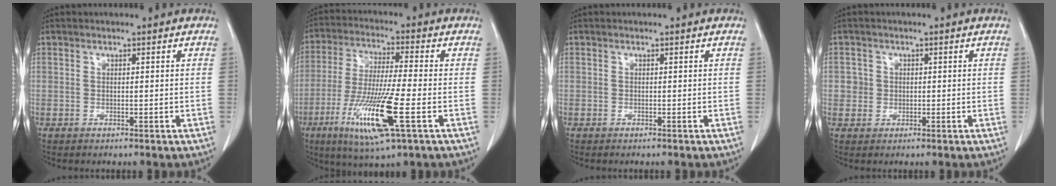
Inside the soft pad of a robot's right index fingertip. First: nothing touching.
{"total": 14.2, "force": [-5.2, 0.7, 13.2], "torque": [-0.264, -0.029, -0.095]}
{"total": 0.0}
{"total": 2.1, "force": [0.2, 2.1, 0.1], "torque": [0.010, 0.006, 0.000]}